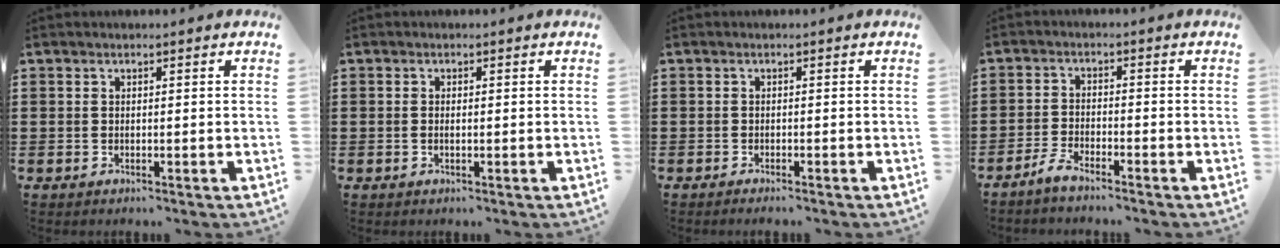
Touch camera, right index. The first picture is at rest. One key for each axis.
{"total": 0.8, "fx": -0.3, "fy": 0.2, "fz": 0.8, "tx": -0.016, "ty": -0.004, "tz": -0.004}
{"total": 0.8, "fx": -0.8, "fy": -0.1, "fz": 0.1, "tx": -0.004, "ty": -0.004, "tz": -0.016}
{"total": 2.8, "fx": -2.6, "fy": 0.2, "fz": 1.0, "tx": -0.033, "ty": 0.001, "tz": -0.057}